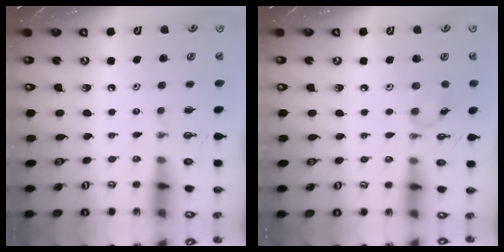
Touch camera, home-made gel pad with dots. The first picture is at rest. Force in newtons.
{"total": 6.0, "press": 6.0, "slide": 0.8}